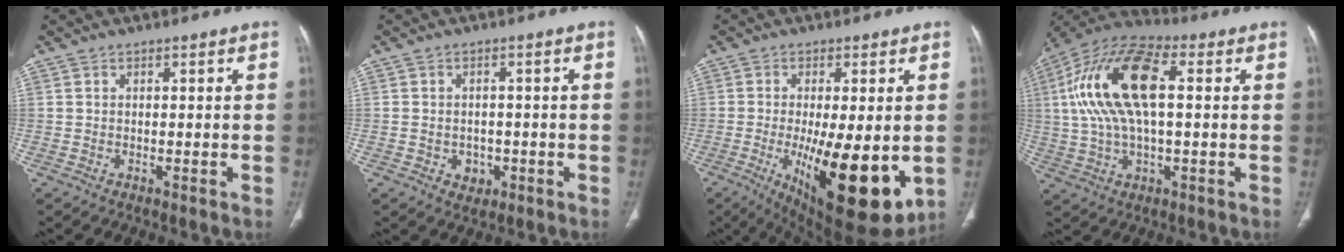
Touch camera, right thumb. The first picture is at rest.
{"total": 2.1, "force": [-0.5, 1.7, 1.0], "torque": [-0.008, 0.002, -0.001]}
{"total": 18.9, "force": [-3.9, 6.2, 17.5], "torque": [-0.253, -0.034, -0.038]}
{"total": 19.0, "force": [3.1, 8.5, 16.8], "torque": [-0.333, 0.031, 0.050]}